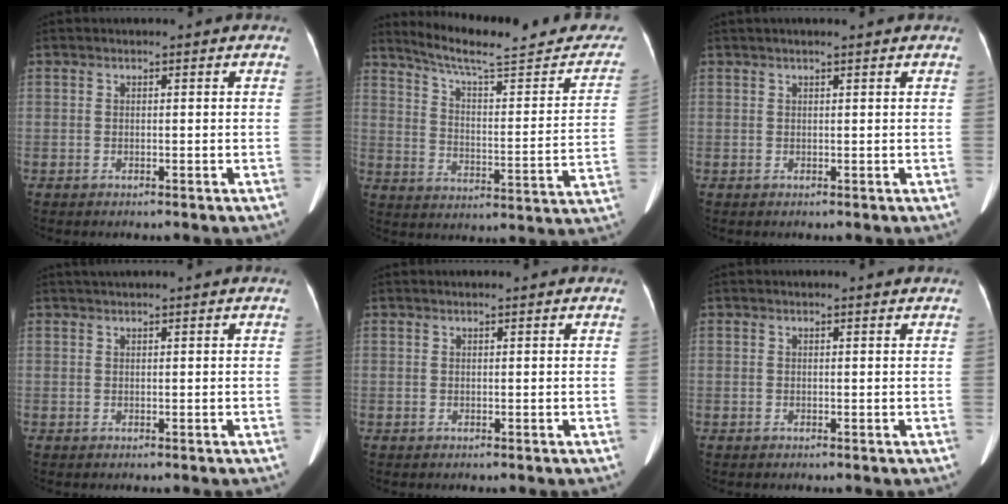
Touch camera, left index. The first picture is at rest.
{"total": 22.7, "force": [20.3, 3.9, 9.5], "torque": [-0.133, -0.031, 0.263]}
{"total": 3.1, "force": [2.5, 0.0, 1.8], "torque": [-0.021, 0.027, 0.036]}
{"total": 3.2, "force": [2.7, -0.4, 1.6], "torque": [-0.016, 0.032, 0.047]}
{"total": 1.8, "force": [1.6, 0.0, 0.8], "torque": [-0.010, 0.017, 0.024]}
{"total": 1.5, "force": [1.5, 0.0, 0.4], "torque": [-0.011, 0.003, 0.017]}